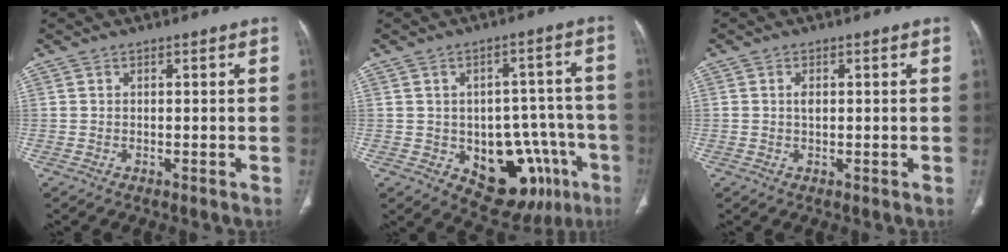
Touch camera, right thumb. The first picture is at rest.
{"total": 16.6, "force": [-6.5, 10.2, 11.3], "torque": [-0.093, 0.038, -0.072]}
{"total": 1.4, "force": [0.2, 0.9, 1.1], "torque": [-0.019, 0.001, 0.004]}